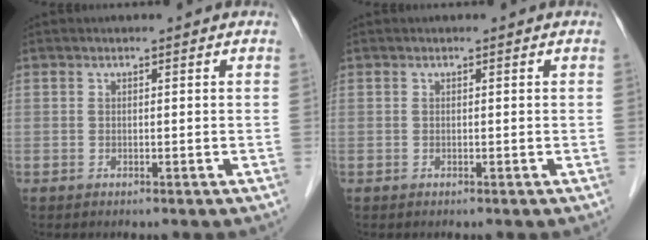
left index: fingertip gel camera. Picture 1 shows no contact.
{"total": 0.0}